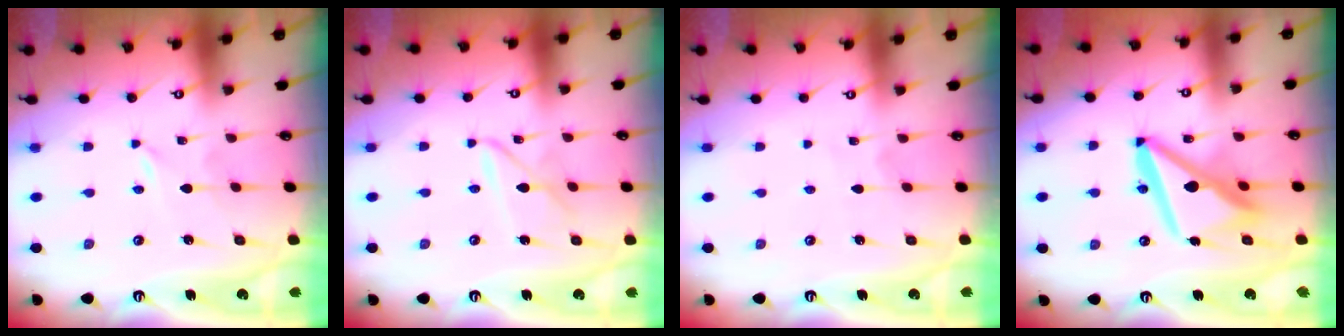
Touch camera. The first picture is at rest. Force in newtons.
{"total": 4.9, "press": 4.9, "slide": 0.4}
{"total": 1.7, "press": 1.7, "slide": 0.2}
{"total": 14.9, "press": 14.7, "slide": 1.9}